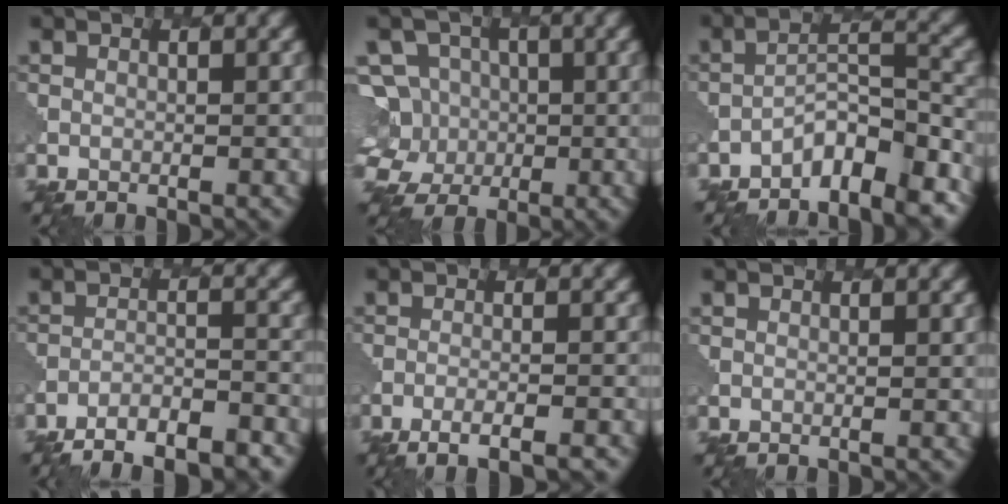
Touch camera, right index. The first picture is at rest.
{"total": 7.2, "force": [0.4, 6.6, 2.8], "torque": [-0.064, 0.030, -0.030]}
{"total": 6.0, "force": [-4.6, 1.7, 3.6], "torque": [-0.053, 0.009, -0.078]}
{"total": 7.5, "force": [-6.5, 1.8, 3.3], "torque": [-0.051, -0.006, -0.096]}
{"total": 4.0, "force": [-2.7, 0.7, 2.8], "torque": [-0.046, 0.001, -0.051]}
{"total": 0.0}